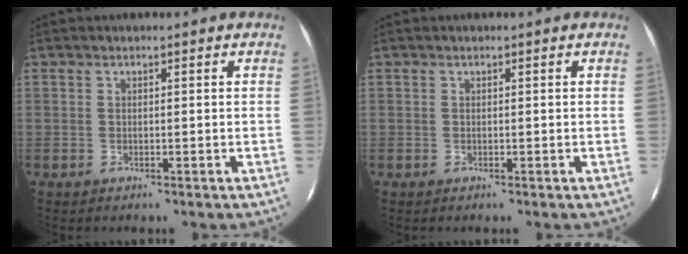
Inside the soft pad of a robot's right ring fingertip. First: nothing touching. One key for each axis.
{"total": 0.0}